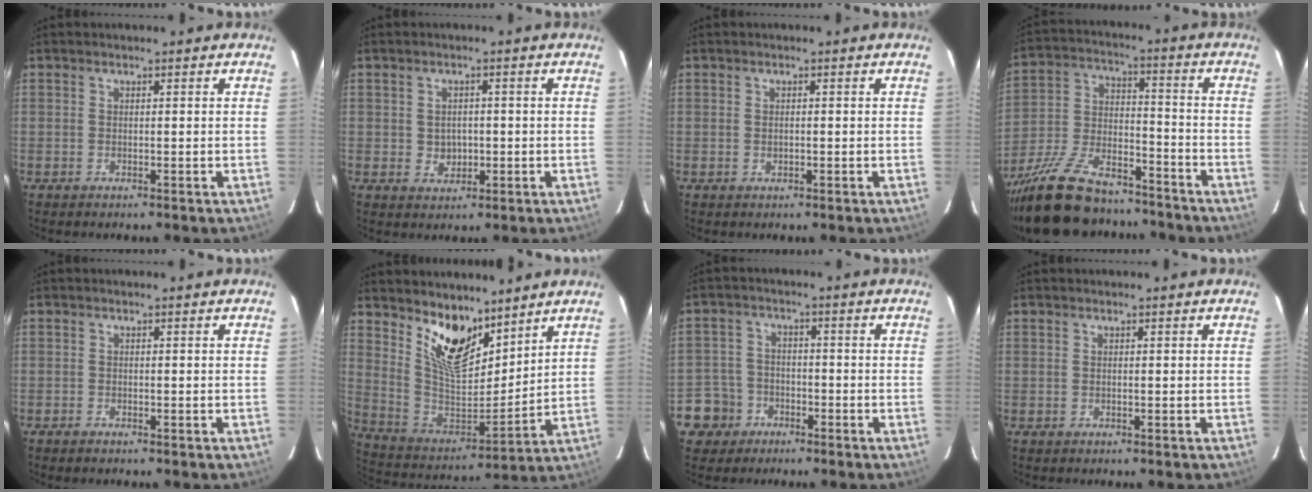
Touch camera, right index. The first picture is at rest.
{"total": 3.4, "force": [-0.4, 2.9, 1.6], "torque": [-0.028, 0.004, -0.001]}
{"total": 0.9, "force": [-0.2, 0.5, 0.6], "torque": [-0.012, 0.001, -0.003]}
{"total": 21.7, "force": [-17.0, 8.3, 10.5], "torque": [-0.216, -0.007, -0.275]}
{"total": 1.1, "force": [-0.9, 0.3, 0.4], "torque": [-0.010, -0.002, -0.020]}
{"total": 13.9, "force": [9.7, 6.1, 7.8], "torque": [-0.150, -0.015, 0.188]}
{"total": 6.2, "force": [-3.2, 5.3, 0.3], "torque": [-0.020, 0.026, -0.061]}
{"total": 0.0}